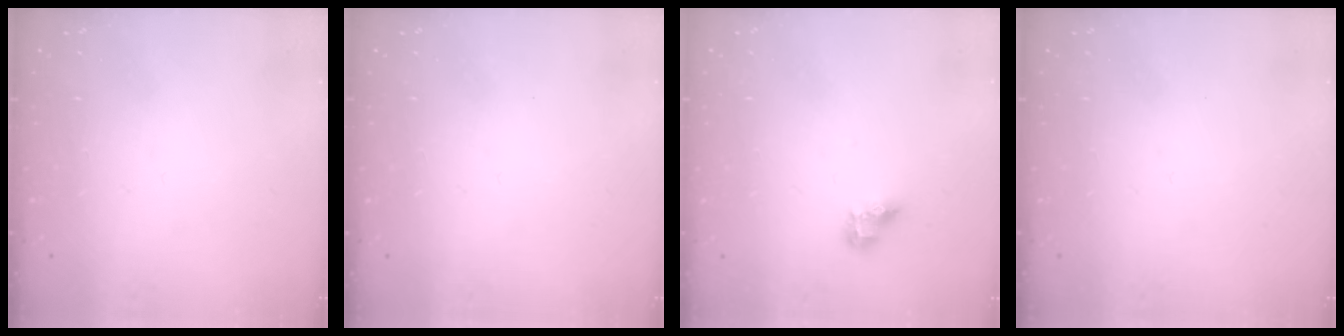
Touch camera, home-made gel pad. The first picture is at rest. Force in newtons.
{"total": 0.0}
{"total": 6.1, "press": 6.1, "slide": 0.3}
{"total": 0.0}